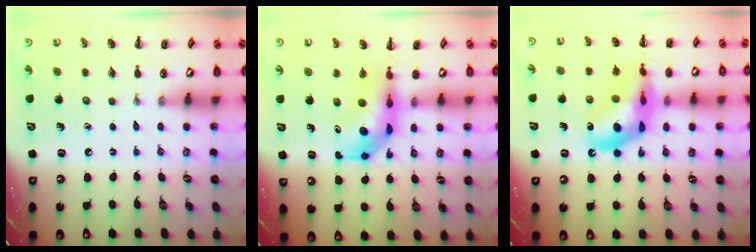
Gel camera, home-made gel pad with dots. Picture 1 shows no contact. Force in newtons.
{"total": 6.7, "press": 6.5, "slide": 1.6}
{"total": 15.3, "press": 14.8, "slide": 3.9}